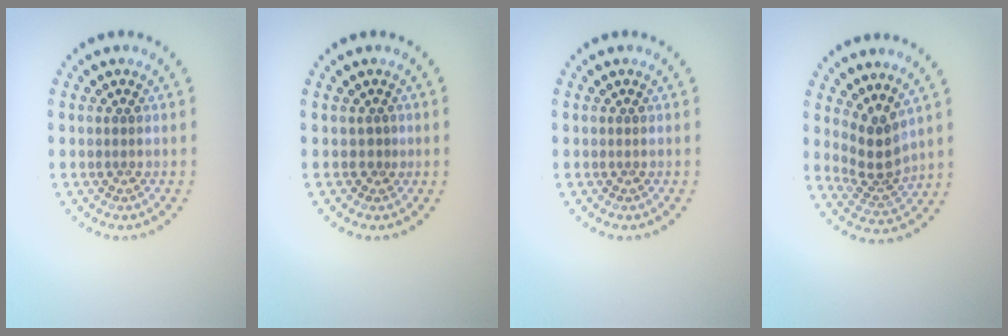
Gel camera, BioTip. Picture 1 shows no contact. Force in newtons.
{"total": 0.7, "press": 0.3, "slide": 0.6}
{"total": 0.0}
{"total": 3.3, "press": 2.5, "slide": 2.2}